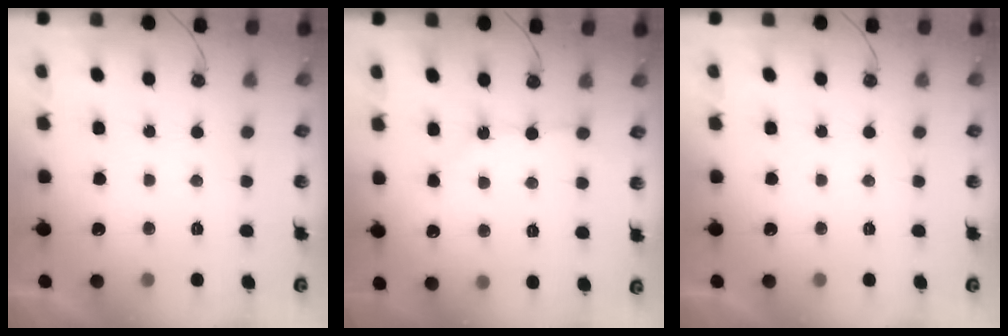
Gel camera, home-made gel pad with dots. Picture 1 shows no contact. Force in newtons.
{"total": 3.5, "press": 3.5, "slide": 0.3}
{"total": 0.0}